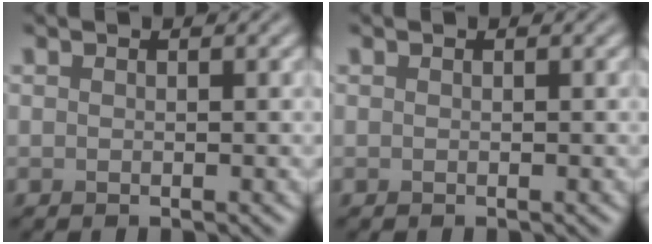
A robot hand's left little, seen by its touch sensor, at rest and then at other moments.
{"total": 0.0}